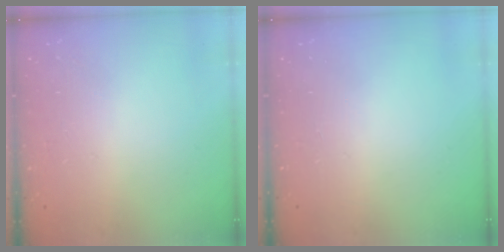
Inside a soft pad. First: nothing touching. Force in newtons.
{"total": 0.0}